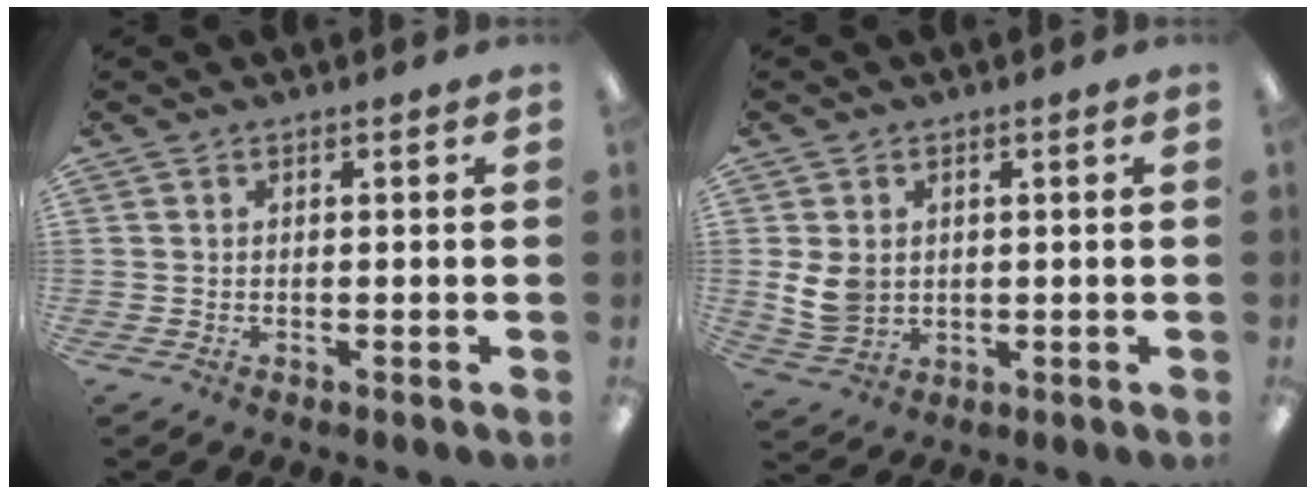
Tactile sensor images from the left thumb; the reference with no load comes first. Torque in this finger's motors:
{"motor_torque": [-0.11, 0.26, 0.08, -0.09, 0.02]}